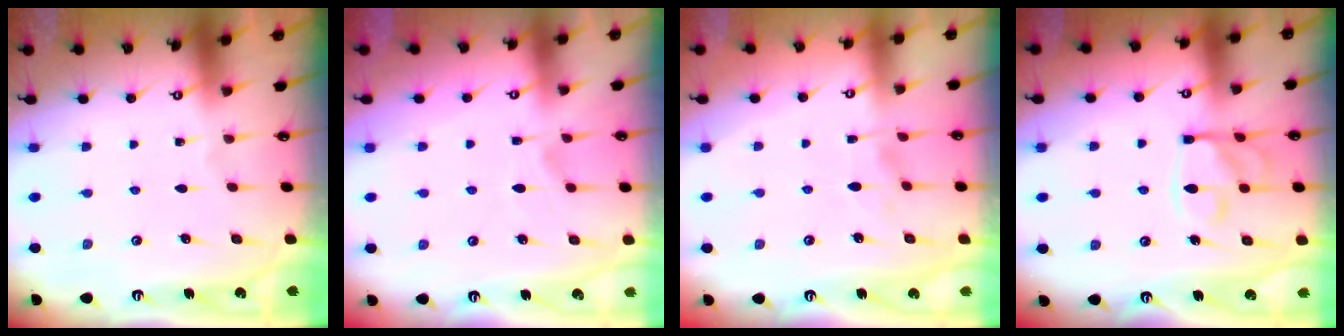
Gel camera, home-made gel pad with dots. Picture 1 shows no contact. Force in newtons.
{"total": 2.2, "press": 1.9, "slide": 1.2}
{"total": 2.1, "press": 1.9, "slide": 0.9}
{"total": 13.9, "press": 13.8, "slide": 1.5}